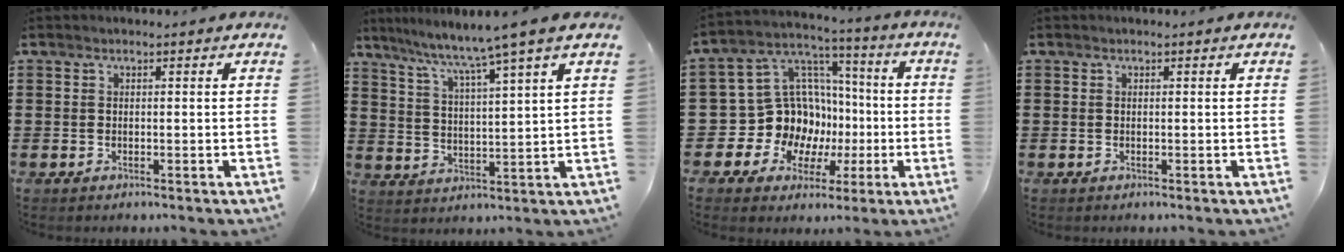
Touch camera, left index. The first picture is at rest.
{"total": 6.0, "force": [4.8, -1.4, 3.3], "torque": [-0.087, -0.037, 0.071]}
{"total": 13.0, "force": [-2.0, 12.1, 4.4], "torque": [-0.138, -0.014, -0.020]}
{"total": 0.0}